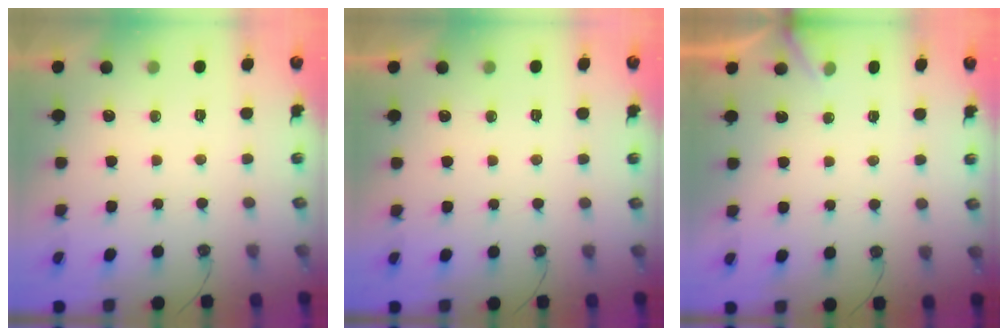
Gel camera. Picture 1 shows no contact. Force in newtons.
{"total": 0.0}
{"total": 3.1, "press": 3.1, "slide": 0.1}